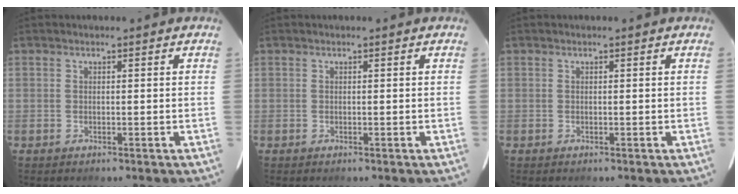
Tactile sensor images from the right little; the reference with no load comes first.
{"total": 0.0}
{"total": 0.0}